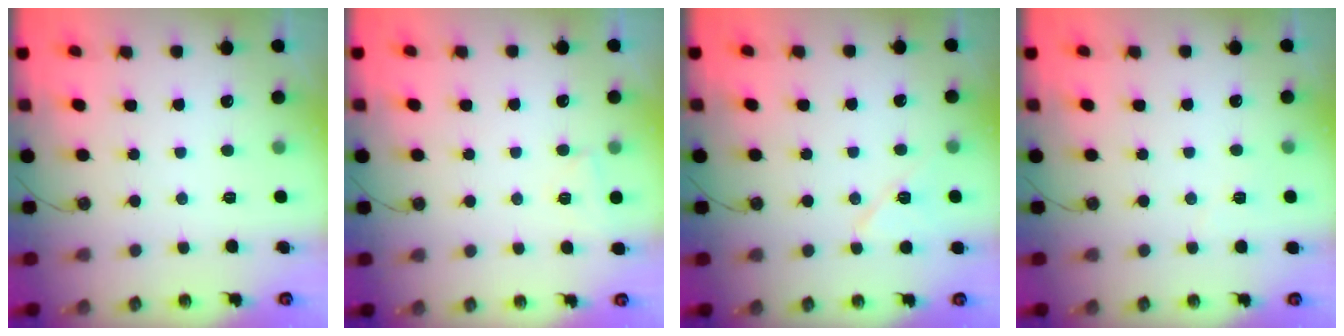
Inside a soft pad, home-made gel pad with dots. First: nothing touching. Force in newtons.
{"total": 3.9, "press": 3.2, "slide": 2.4}
{"total": 7.8, "press": 7.8, "slide": 0.9}
{"total": 2.9, "press": 2.8, "slide": 0.7}